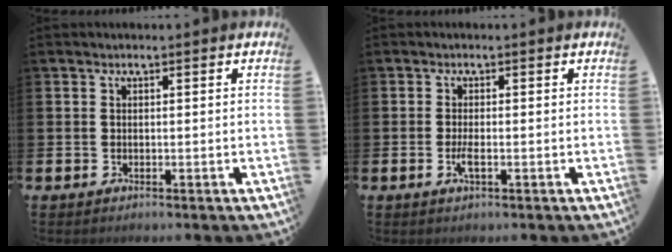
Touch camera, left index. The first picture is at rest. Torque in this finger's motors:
{"motor_torque": [0.49, 0.30, 0.03, 0.06]}